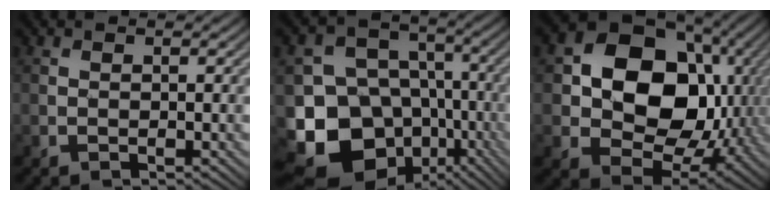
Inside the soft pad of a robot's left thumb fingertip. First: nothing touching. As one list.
[{"total": 16.7, "force": [-6.9, 13.5, 7.1], "torque": [-0.182, -0.030, -0.108]}, {"total": 16.2, "force": [2.2, 12.3, 10.4], "torque": [-0.176, -0.005, 0.039]}]